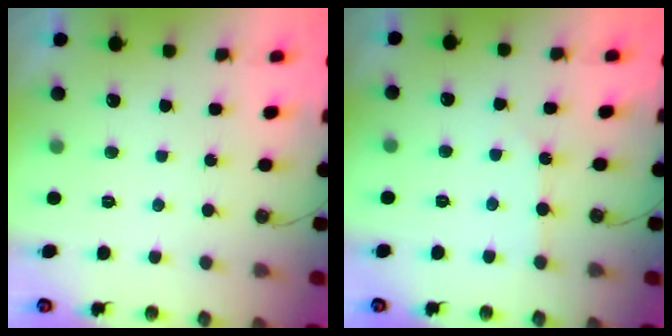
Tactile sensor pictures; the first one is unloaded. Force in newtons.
{"total": 2.5, "press": 2.4, "slide": 0.4}